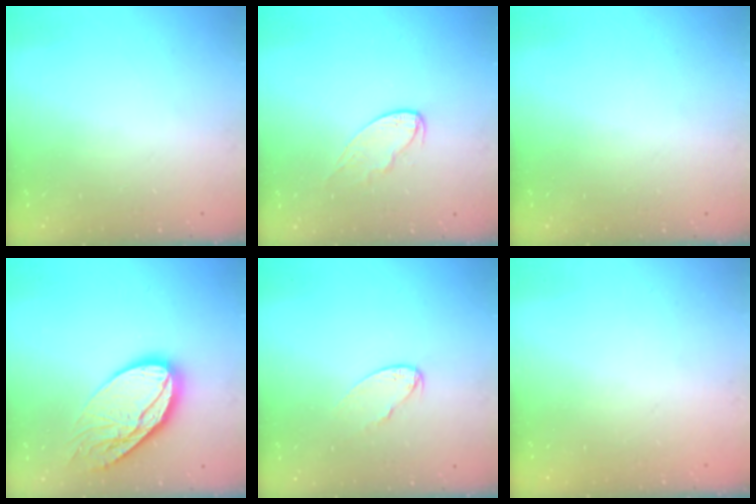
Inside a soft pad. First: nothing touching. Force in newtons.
{"total": 6.6, "press": 6.6, "slide": 0.4}
{"total": 0.0}
{"total": 16.2, "press": 16.1, "slide": 0.7}
{"total": 5.7, "press": 5.7, "slide": 0.5}
{"total": 0.0}